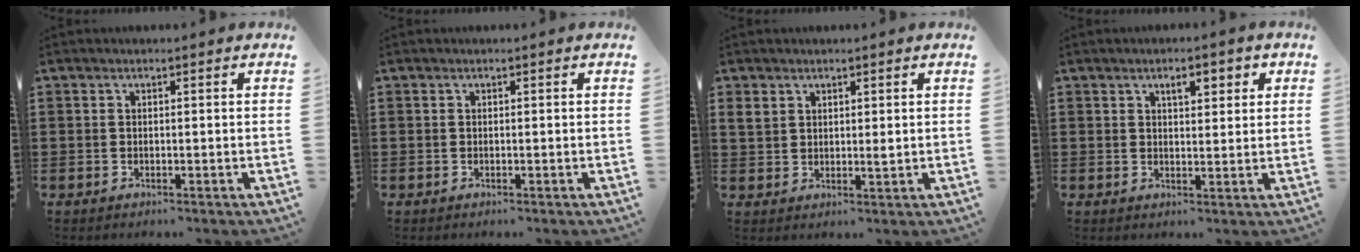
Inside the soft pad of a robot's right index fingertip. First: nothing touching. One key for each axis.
{"total": 0.0}
{"total": 2.5, "fx": 1.6, "fy": 1.5, "fz": 1.2, "tx": -0.030, "ty": 0.006, "tz": 0.030}
{"total": 3.1, "fx": 1.4, "fy": 1.3, "fz": 2.4, "tx": -0.037, "ty": 0.001, "tz": 0.018}